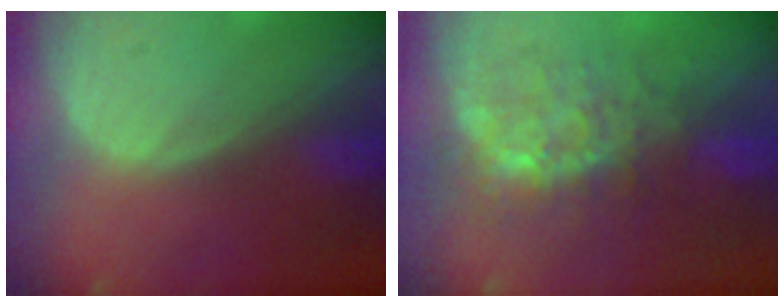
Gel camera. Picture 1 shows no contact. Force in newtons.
{"total": 8.9, "press": 7.5, "slide": 4.7}